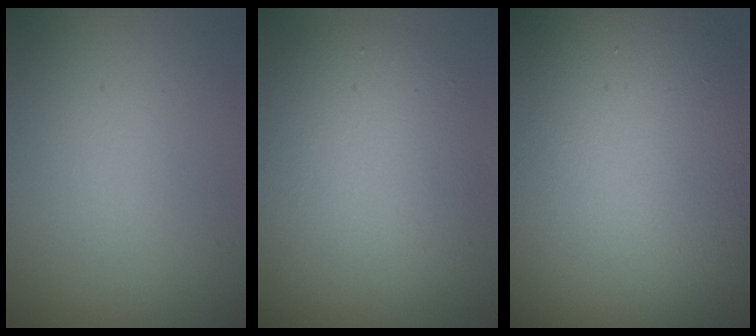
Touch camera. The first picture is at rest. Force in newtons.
{"total": 6.7, "press": 6.7, "slide": 0.3}
{"total": 17.0, "press": 16.9, "slide": 1.3}